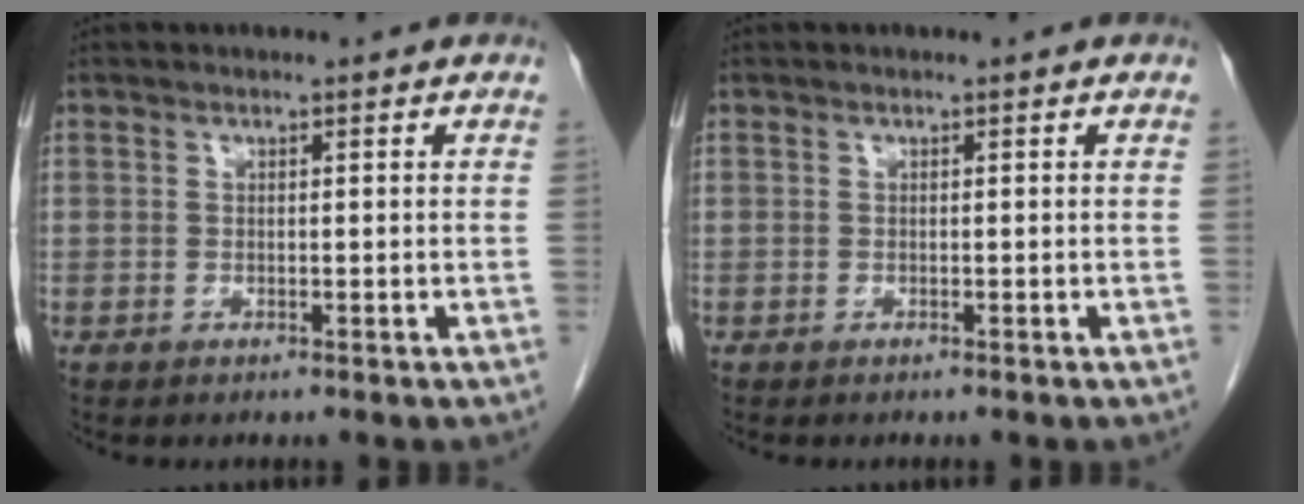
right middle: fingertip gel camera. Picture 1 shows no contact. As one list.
[{"total": 0.0}]